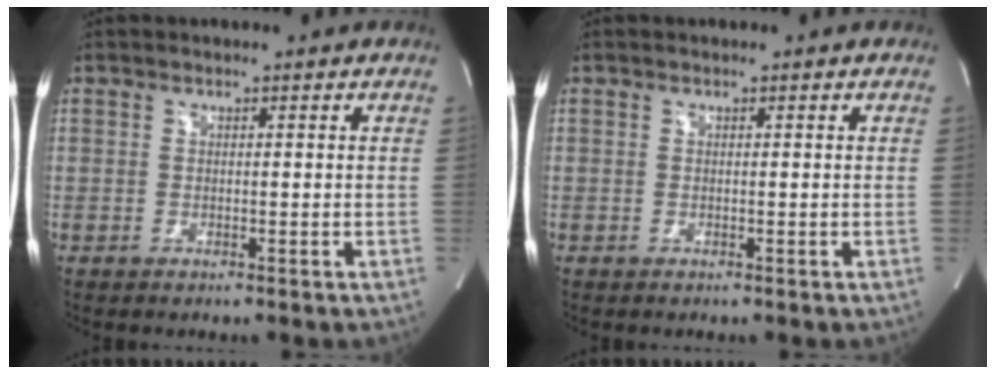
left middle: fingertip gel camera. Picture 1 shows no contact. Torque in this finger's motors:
{"motor_torque": [-0.03, 0.03, 0.01, 0.00]}